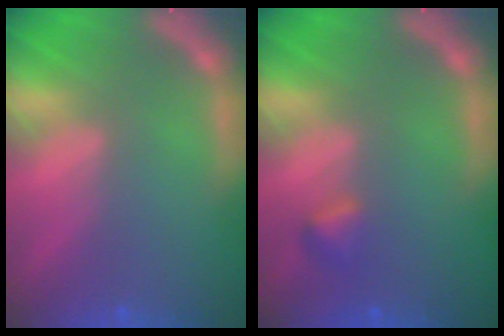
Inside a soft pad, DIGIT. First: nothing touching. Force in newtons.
{"total": 1.4}